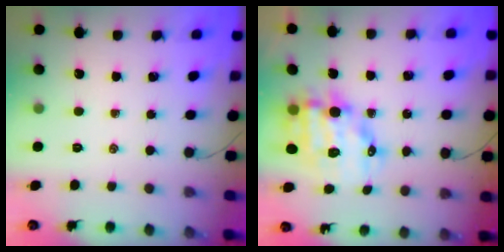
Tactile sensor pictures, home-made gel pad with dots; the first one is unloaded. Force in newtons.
{"total": 13.4, "press": 13.1, "slide": 3.0}